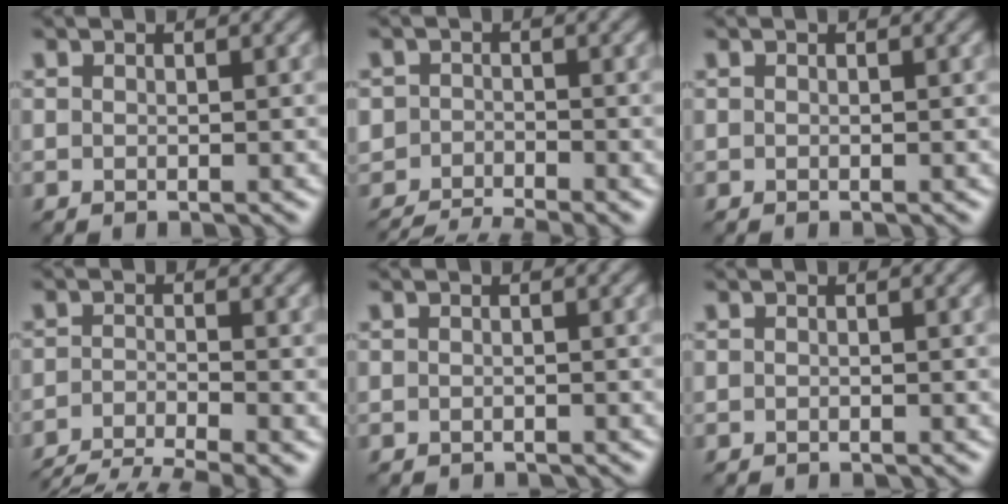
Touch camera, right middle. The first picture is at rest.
{"total": 5.0, "force": [-4.7, 0.9, 1.7], "torque": [-0.029, -0.013, -0.086]}
{"total": 0.0}
{"total": 5.5, "force": [-4.5, 1.0, 2.9], "torque": [-0.051, -0.013, -0.085]}
{"total": 1.1, "force": [-1.1, 0.0, -0.1], "torque": [0.006, -0.006, -0.018]}
{"total": 0.8, "force": [-0.8, -0.1, -0.1], "torque": [0.004, -0.005, -0.014]}